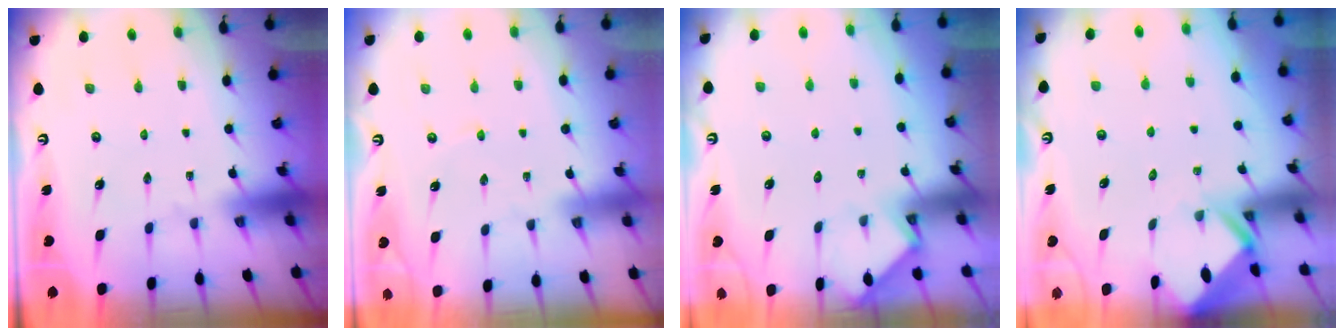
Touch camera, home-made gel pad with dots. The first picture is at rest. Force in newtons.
{"total": 1.2, "press": 1.2, "slide": 0.2}
{"total": 3.2, "press": 3.2, "slide": 0.4}
{"total": 2.8, "press": 2.8, "slide": 0.1}